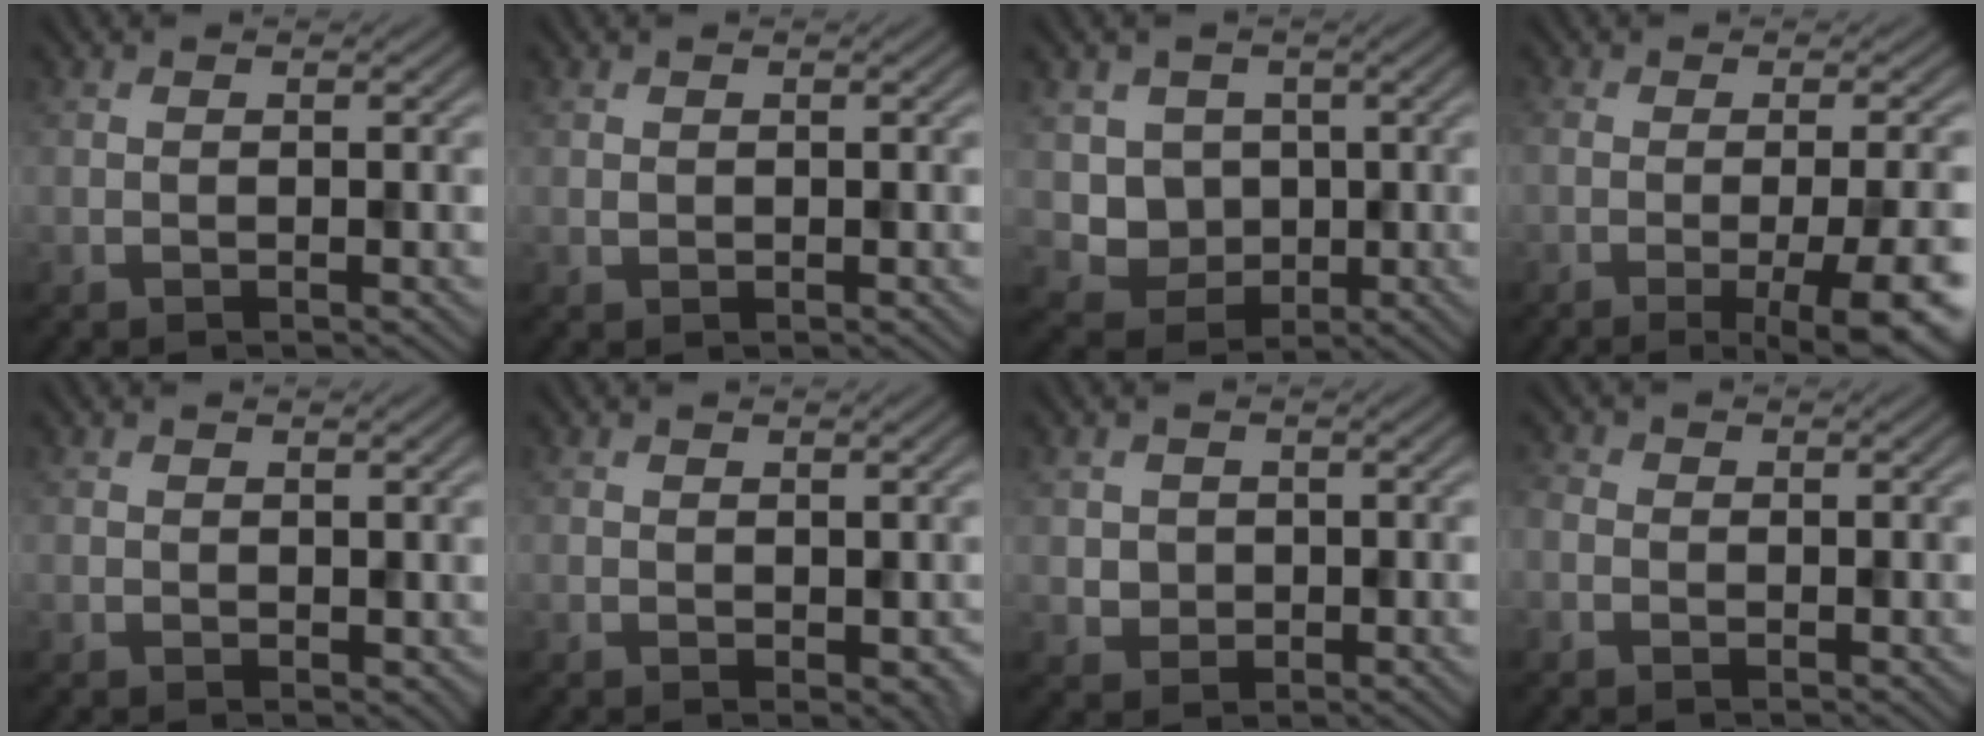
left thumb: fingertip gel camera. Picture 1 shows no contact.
{"total": 0.6, "force": [0.2, 0.5, 0.1], "torque": [-0.004, -0.004, 0.001]}
{"total": 5.0, "force": [0.6, 4.7, 1.5], "torque": [-0.040, -0.014, 0.002]}
{"total": 9.2, "force": [-3.7, 2.2, 8.1], "torque": [-0.109, -0.002, -0.051]}
{"total": 0.6, "force": [0.4, 0.5, 0.1], "torque": [-0.003, -0.006, 0.006]}
{"total": 1.5, "force": [-0.1, 1.0, 1.1], "torque": [-0.019, -0.010, 0.005]}
{"total": 2.1, "force": [0.3, 2.1, 0.3], "torque": [-0.014, -0.008, 0.002]}
{"total": 2.0, "force": [-0.8, 1.8, 0.4], "torque": [-0.016, -0.001, -0.025]}